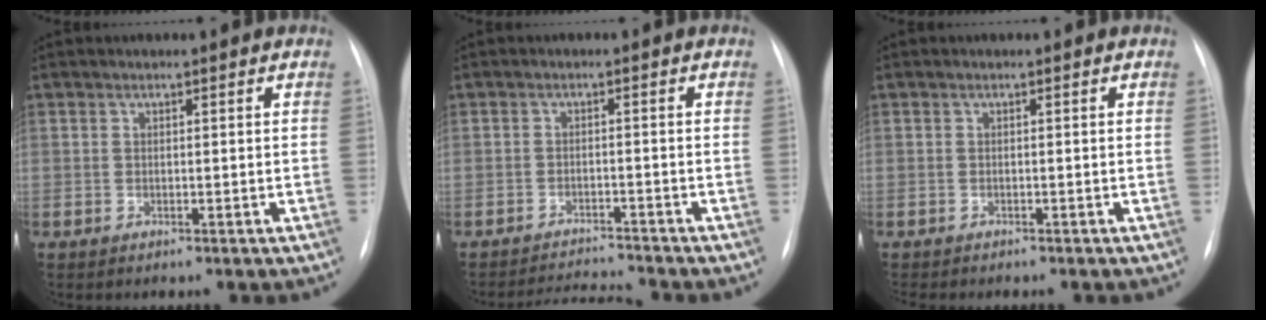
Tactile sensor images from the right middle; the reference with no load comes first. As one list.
[{"total": 4.4, "force": [-4.1, -1.3, -0.4], "torque": [0.001, -0.009, -0.069]}, {"total": 2.7, "force": [-2.4, 0.6, 1.2], "torque": [-0.014, -0.005, -0.025]}]